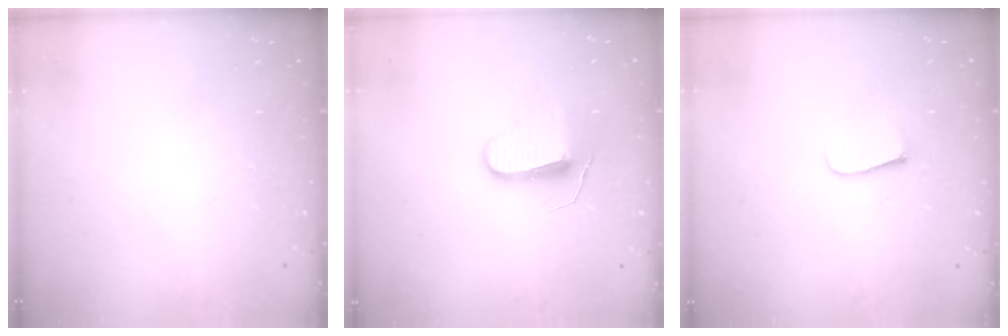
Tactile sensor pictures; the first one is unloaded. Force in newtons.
{"total": 8.9, "press": 8.9, "slide": 0.1}
{"total": 7.7, "press": 7.7, "slide": 0.6}